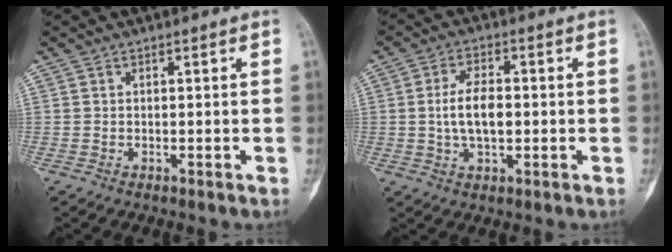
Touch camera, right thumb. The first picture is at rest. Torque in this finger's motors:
{"motor_torque": [1.30, 1.13, 0.55, -0.46, 0.27]}